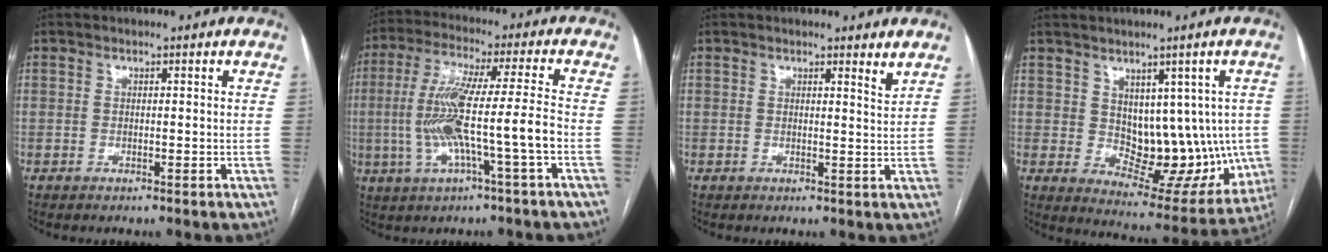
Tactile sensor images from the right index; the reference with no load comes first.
{"total": 12.5, "force": [-2.5, -0.1, 12.2], "torque": [-0.246, 0.011, -0.047]}
{"total": 1.8, "force": [1.7, 0.0, 0.7], "torque": [-0.014, -0.017, 0.017]}
{"total": 12.4, "force": [0.7, 7.5, 9.8], "torque": [-0.105, 0.009, 0.036]}